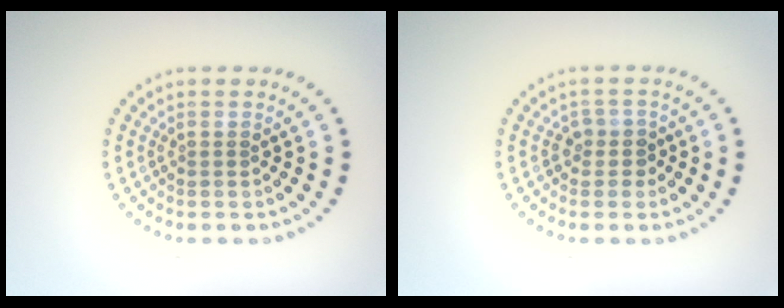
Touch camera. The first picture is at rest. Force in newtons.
{"total": 1.6, "press": 1.4, "slide": 0.8}